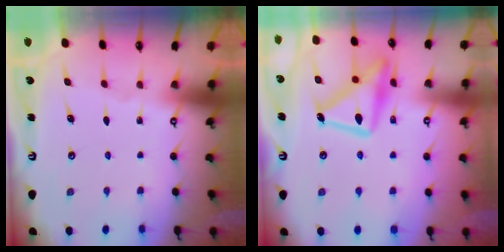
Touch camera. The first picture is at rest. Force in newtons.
{"total": 16.7, "press": 16.6, "slide": 1.1}